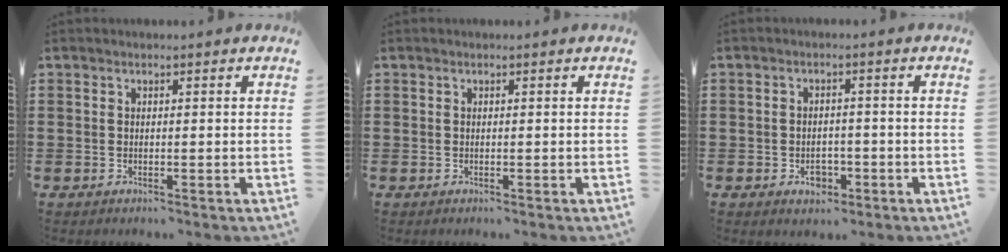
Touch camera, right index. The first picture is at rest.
{"total": 0.0}
{"total": 3.0, "force": [-1.3, 2.1, 1.7], "torque": [-0.027, -0.003, -0.027]}